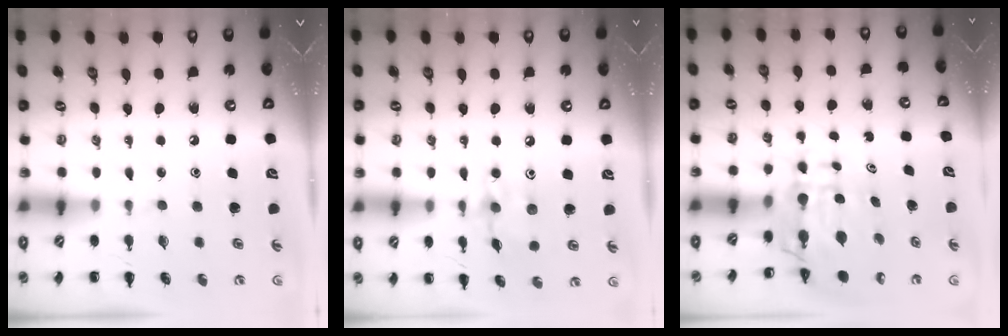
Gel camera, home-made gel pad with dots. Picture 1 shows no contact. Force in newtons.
{"total": 7.9, "press": 7.9, "slide": 0.7}
{"total": 6.8, "press": 6.3, "slide": 2.5}